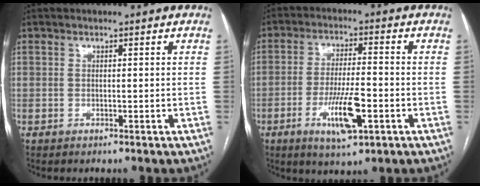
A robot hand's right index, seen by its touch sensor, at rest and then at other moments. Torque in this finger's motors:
{"motor_torque": [0.00, 0.08, 0.14, 0.05]}